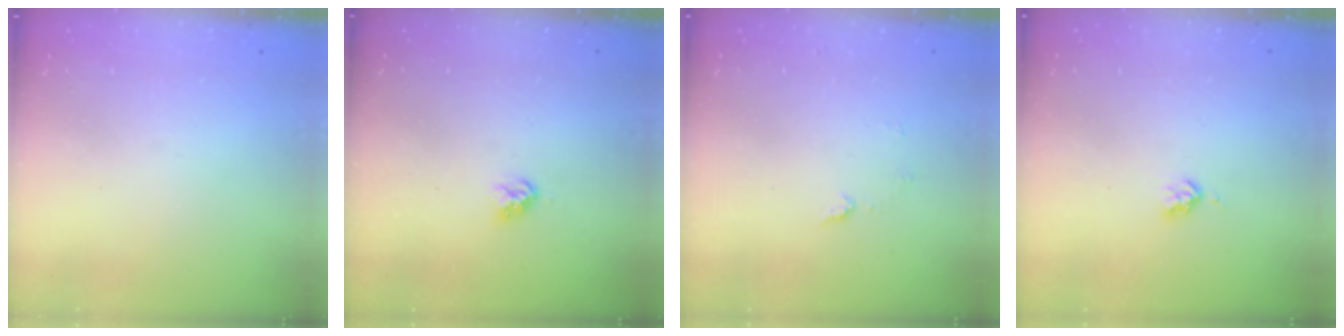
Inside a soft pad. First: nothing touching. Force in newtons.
{"total": 3.9, "press": 3.9, "slide": 0.4}
{"total": 5.2, "press": 5.1, "slide": 0.6}
{"total": 2.7, "press": 2.6, "slide": 0.5}